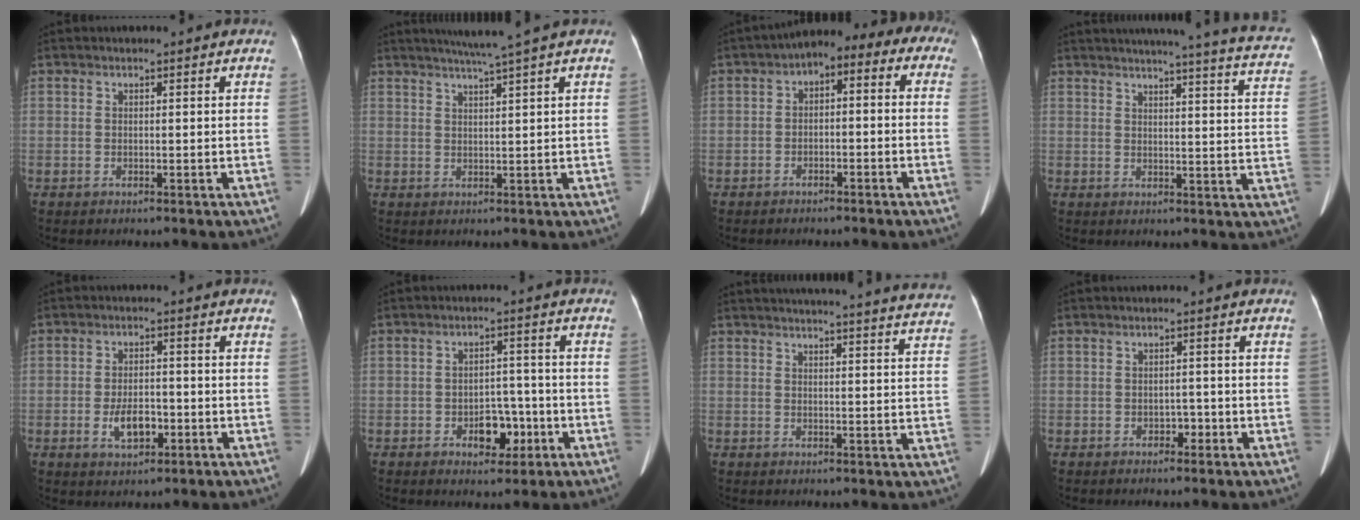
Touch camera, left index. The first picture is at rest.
{"total": 4.9, "force": [3.8, -1.6, 2.7], "torque": [-0.044, 0.003, 0.066]}
{"total": 7.9, "force": [-0.7, 4.8, 6.2], "torque": [-0.067, 0.057, -0.019]}
{"total": 22.5, "force": [19.9, 0.5, 10.4], "torque": [-0.140, -0.048, 0.219]}
{"total": 5.1, "force": [-1.8, 2.6, 3.9], "torque": [-0.078, 0.001, -0.024]}
{"total": 5.4, "force": [-2.3, 3.4, 3.6], "torque": [-0.050, 0.013, -0.027]}
{"total": 26.0, "force": [24.7, 0.8, 8.0], "torque": [-0.111, -0.056, 0.281]}
{"total": 1.6, "force": [-0.9, 1.1, 0.8], "torque": [-0.011, 0.005, -0.010]}